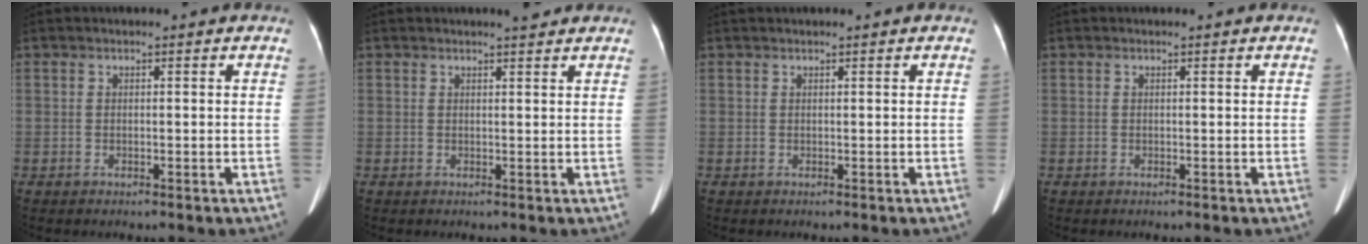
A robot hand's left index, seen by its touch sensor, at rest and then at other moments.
{"total": 2.2, "force": [1.9, 0.2, 1.0], "torque": [-0.018, 0.000, 0.026]}
{"total": 1.0, "force": [0.8, -0.1, 0.6], "torque": [-0.008, 0.022, 0.019]}
{"total": 0.0}